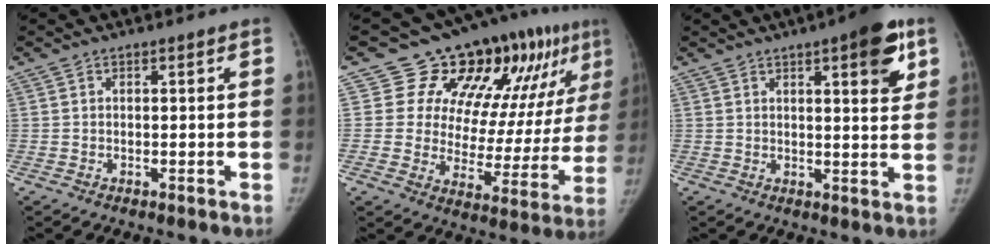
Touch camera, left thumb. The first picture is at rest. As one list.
[{"total": 21.7, "force": [12.5, 10.8, 14.1], "torque": [-0.130, -0.041, 0.172]}, {"total": 9.6, "force": [4.7, 2.8, 7.9], "torque": [-0.080, -0.016, 0.056]}]